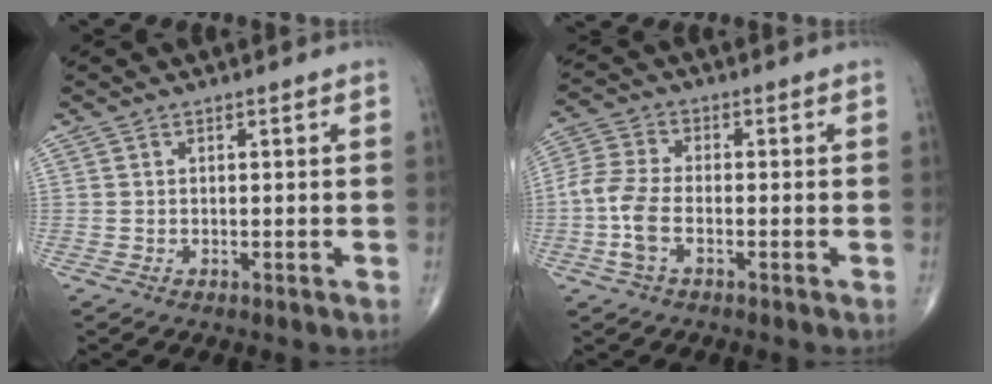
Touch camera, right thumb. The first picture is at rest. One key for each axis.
{"total": 7.6, "fx": -2.3, "fy": 3.9, "fz": 6.1, "tx": -0.154, "ty": 0.018, "tz": -0.052}